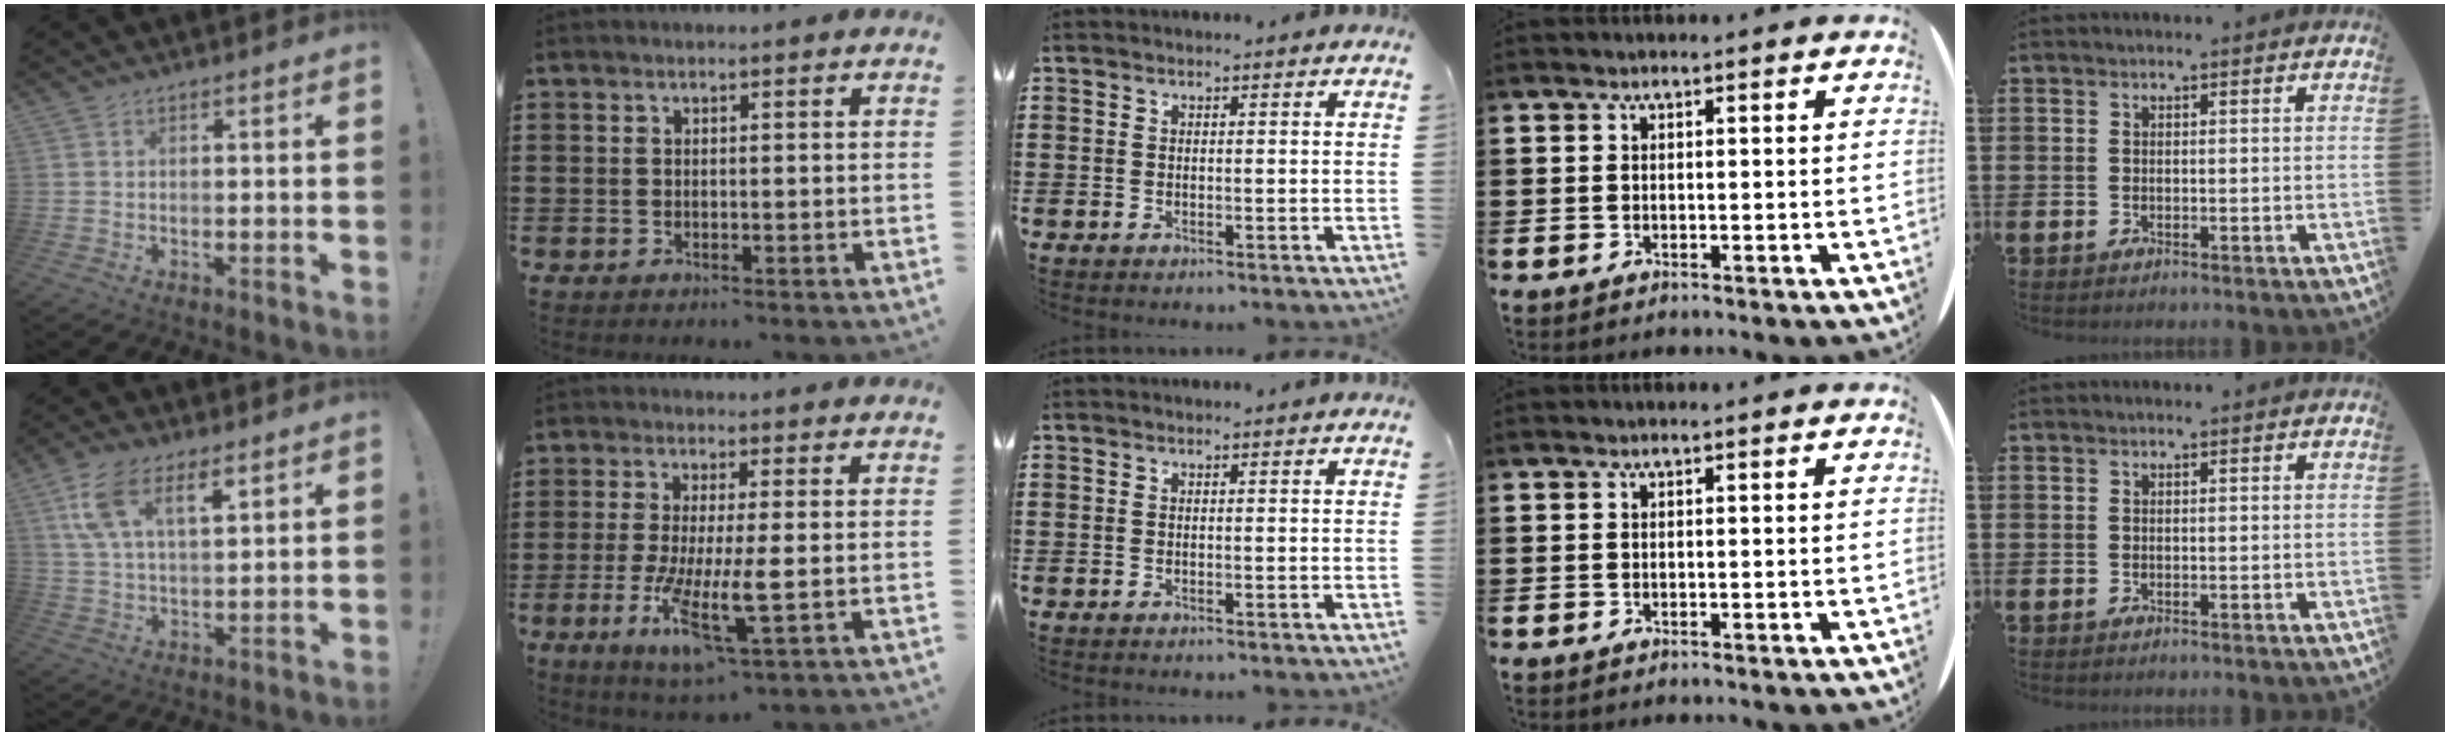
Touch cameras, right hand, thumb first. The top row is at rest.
{"thumb": {"total": 11.4, "force": [6.6, 5.2, 7.7], "torque": [-0.136, -0.014, 0.123]}, "index": {"total": 9.2, "force": [-2.4, 1.3, 8.8], "torque": [-0.179, -0.026, -0.041]}}